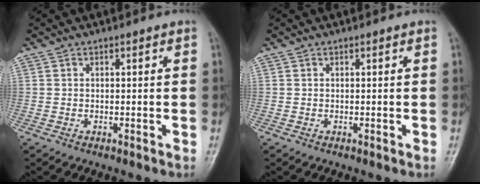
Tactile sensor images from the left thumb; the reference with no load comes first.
{"total": 0.0}